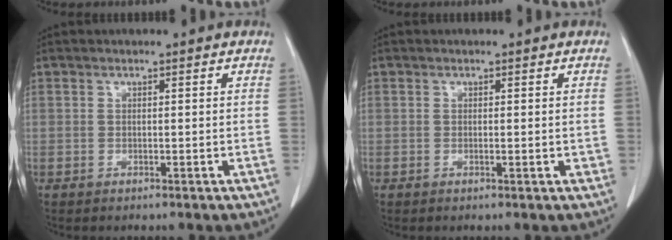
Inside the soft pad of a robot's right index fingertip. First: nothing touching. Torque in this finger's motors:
{"motor_torque": [-0.12, 0.11, -0.03, -0.01]}